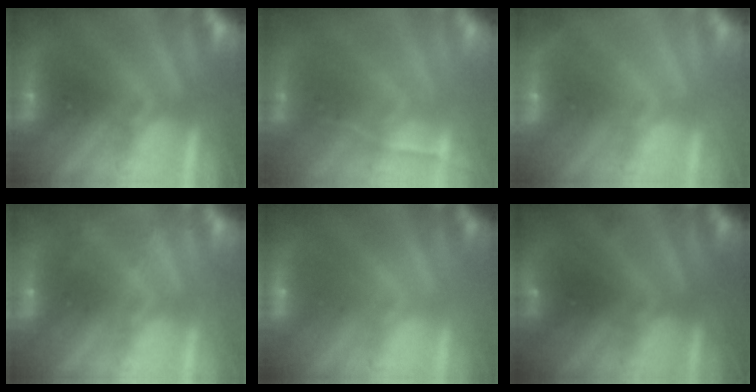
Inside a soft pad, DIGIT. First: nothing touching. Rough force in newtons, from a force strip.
{"total": 1.9}
{"total": 1.8}
{"total": 2.2}
{"total": 2.2}
{"total": 1.2}